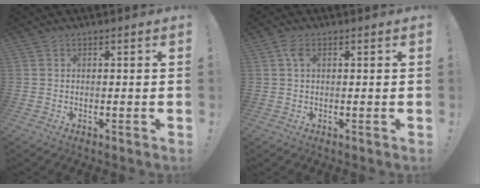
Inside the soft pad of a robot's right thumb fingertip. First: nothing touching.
{"total": 2.9, "force": [0.8, 1.6, 2.3], "torque": [-0.045, 0.004, 0.015]}